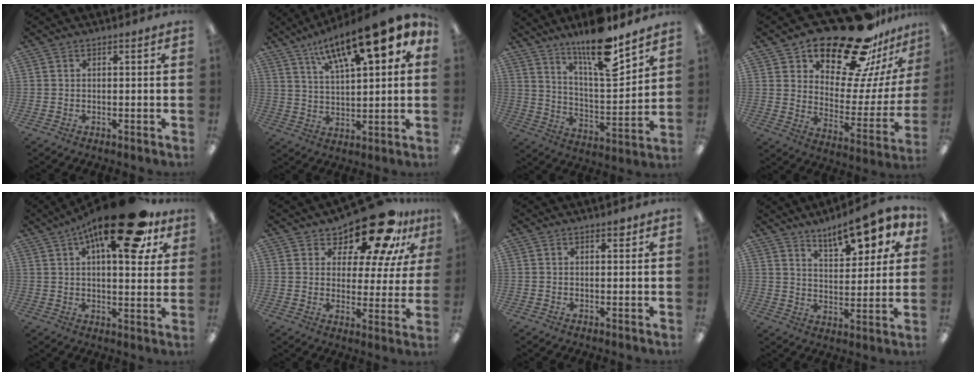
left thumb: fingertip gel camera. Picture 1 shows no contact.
{"total": 17.2, "force": [11.7, 5.2, 11.5], "torque": [-0.181, -0.066, 0.189]}
{"total": 16.3, "force": [12.3, 3.9, 9.9], "torque": [-0.160, -0.081, 0.201]}
{"total": 25.1, "force": [20.2, 9.6, 11.4], "torque": [-0.166, -0.146, 0.347]}
{"total": 21.4, "force": [12.1, 7.9, 15.8], "torque": [-0.233, -0.050, 0.190]}
{"total": 17.5, "force": [13.7, 6.4, 8.8], "torque": [-0.144, -0.097, 0.233]}
{"total": 1.2, "force": [0.8, 0.5, 0.7], "torque": [0.001, -0.005, 0.010]}
{"total": 11.9, "force": [8.9, 4.4, 6.6], "torque": [-0.090, -0.047, 0.153]}